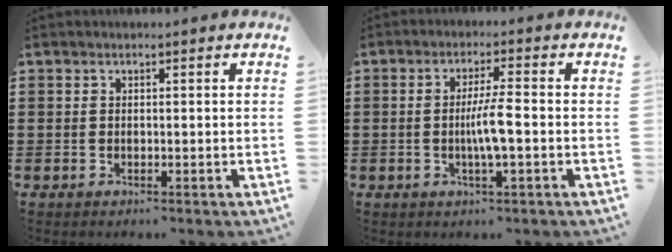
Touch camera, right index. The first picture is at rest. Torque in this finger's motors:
{"motor_torque": [0.26, 0.23, 0.17, 0.05]}